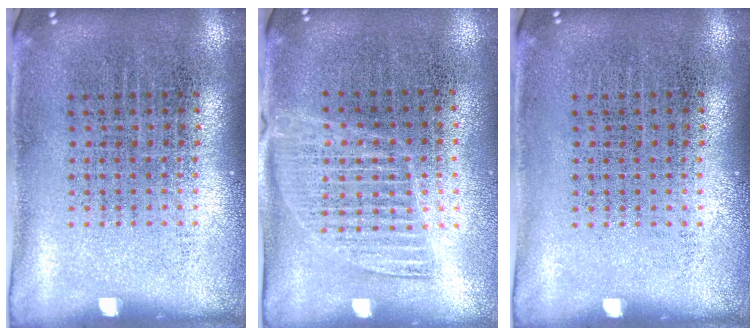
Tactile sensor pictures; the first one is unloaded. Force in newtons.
{"total": 1.3, "press": 1.2, "slide": 0.7}
{"total": 0.0}